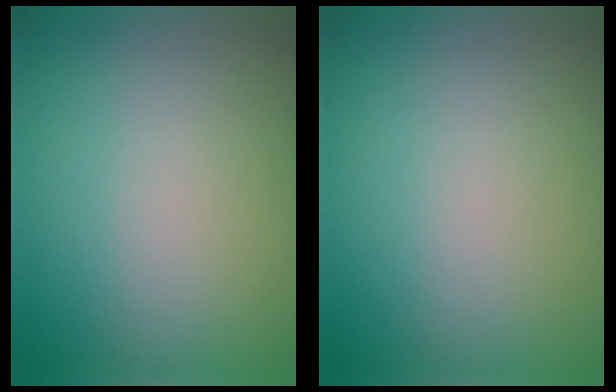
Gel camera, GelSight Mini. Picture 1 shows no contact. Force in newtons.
{"total": 0.0}